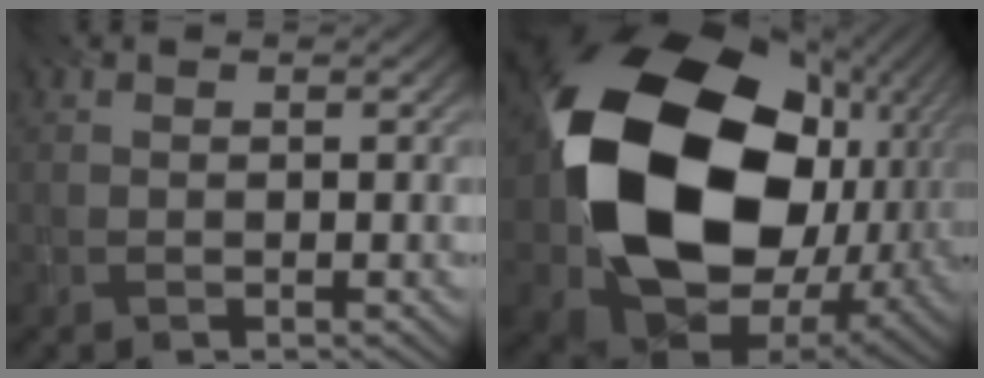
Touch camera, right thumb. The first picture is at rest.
{"total": 20.5, "force": [0.8, 15.5, 13.5], "torque": [-0.333, -0.057, 0.043]}